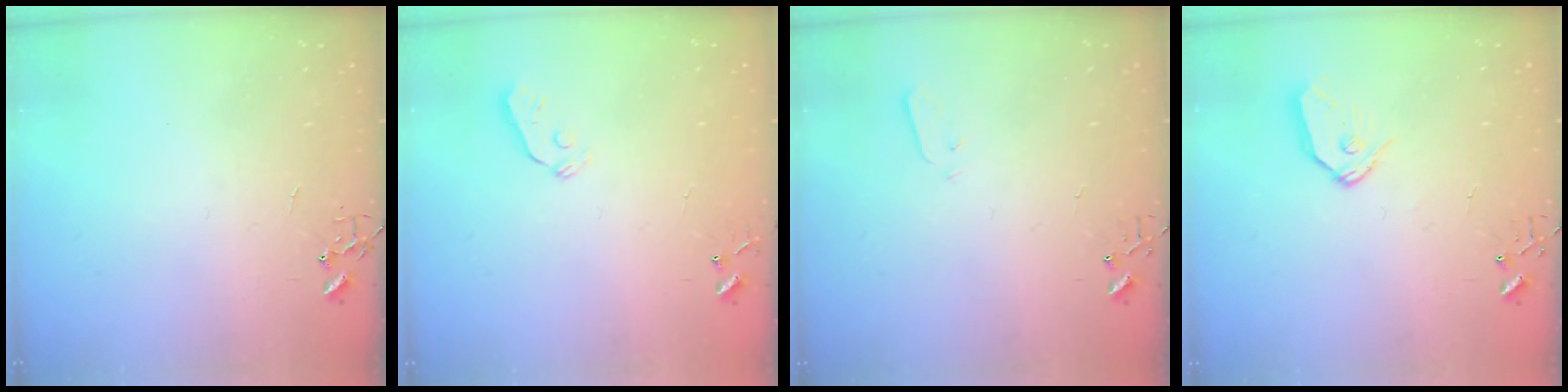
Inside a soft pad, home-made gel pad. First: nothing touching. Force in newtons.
{"total": 3.2, "press": 3.1, "slide": 0.6}
{"total": 1.9, "press": 1.9, "slide": 0.4}
{"total": 8.9, "press": 8.8, "slide": 0.6}